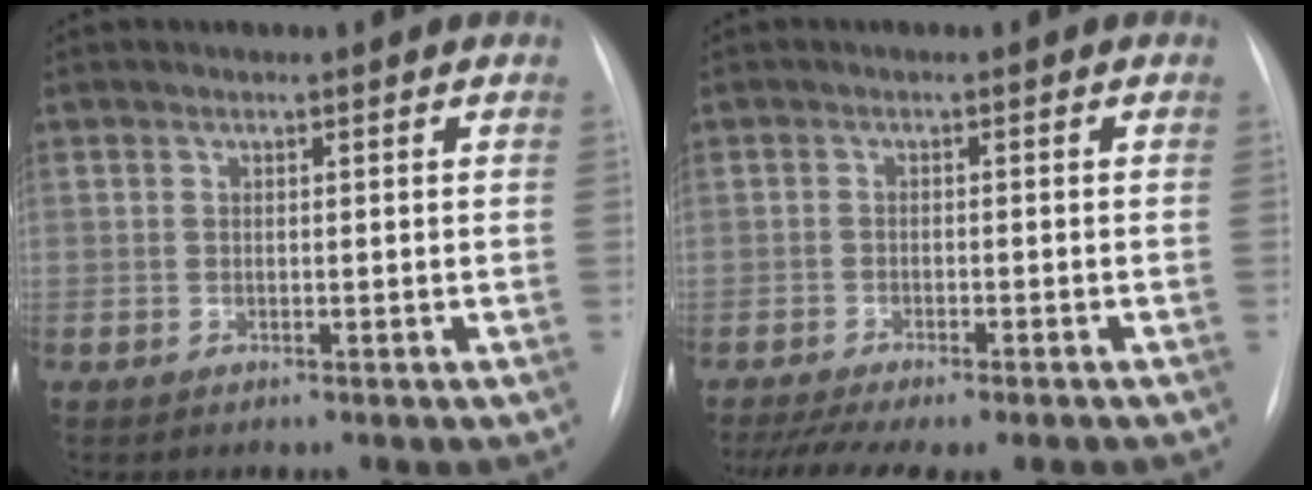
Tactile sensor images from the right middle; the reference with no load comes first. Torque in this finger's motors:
{"motor_torque": [0.88, -0.83, 0.16, 0.04]}